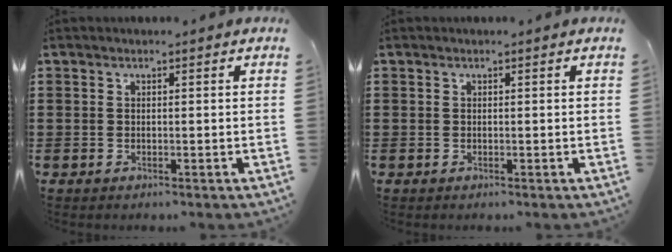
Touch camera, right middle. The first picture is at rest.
{"total": 0.0}